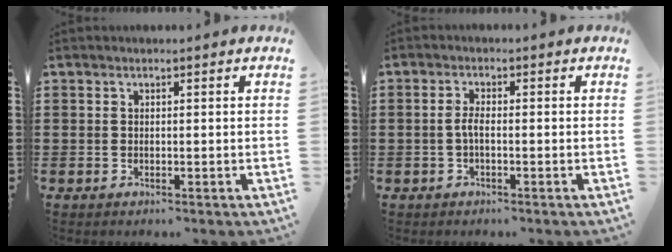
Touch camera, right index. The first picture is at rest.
{"total": 2.3, "force": [-0.6, 0.6, 2.1], "torque": [-0.054, -0.003, -0.018]}